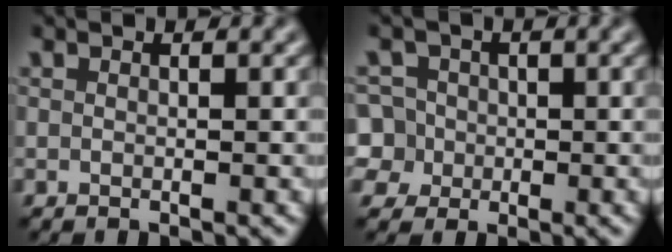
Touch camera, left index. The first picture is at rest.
{"total": 5.9, "force": [-0.3, 5.7, 1.8], "torque": [-0.033, 0.036, -0.027]}